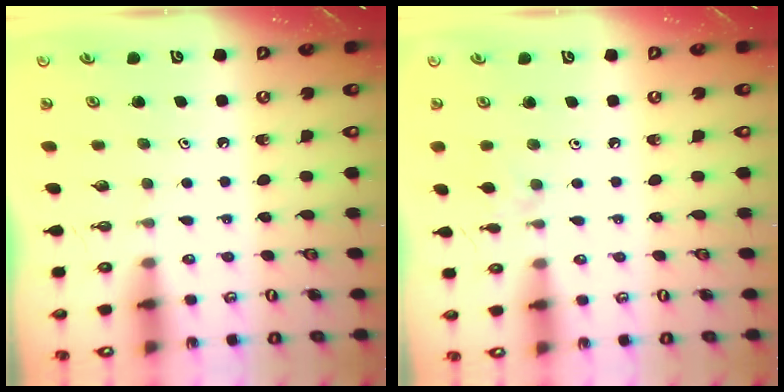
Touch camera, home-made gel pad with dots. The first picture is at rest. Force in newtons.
{"total": 2.6, "press": 2.5, "slide": 0.5}